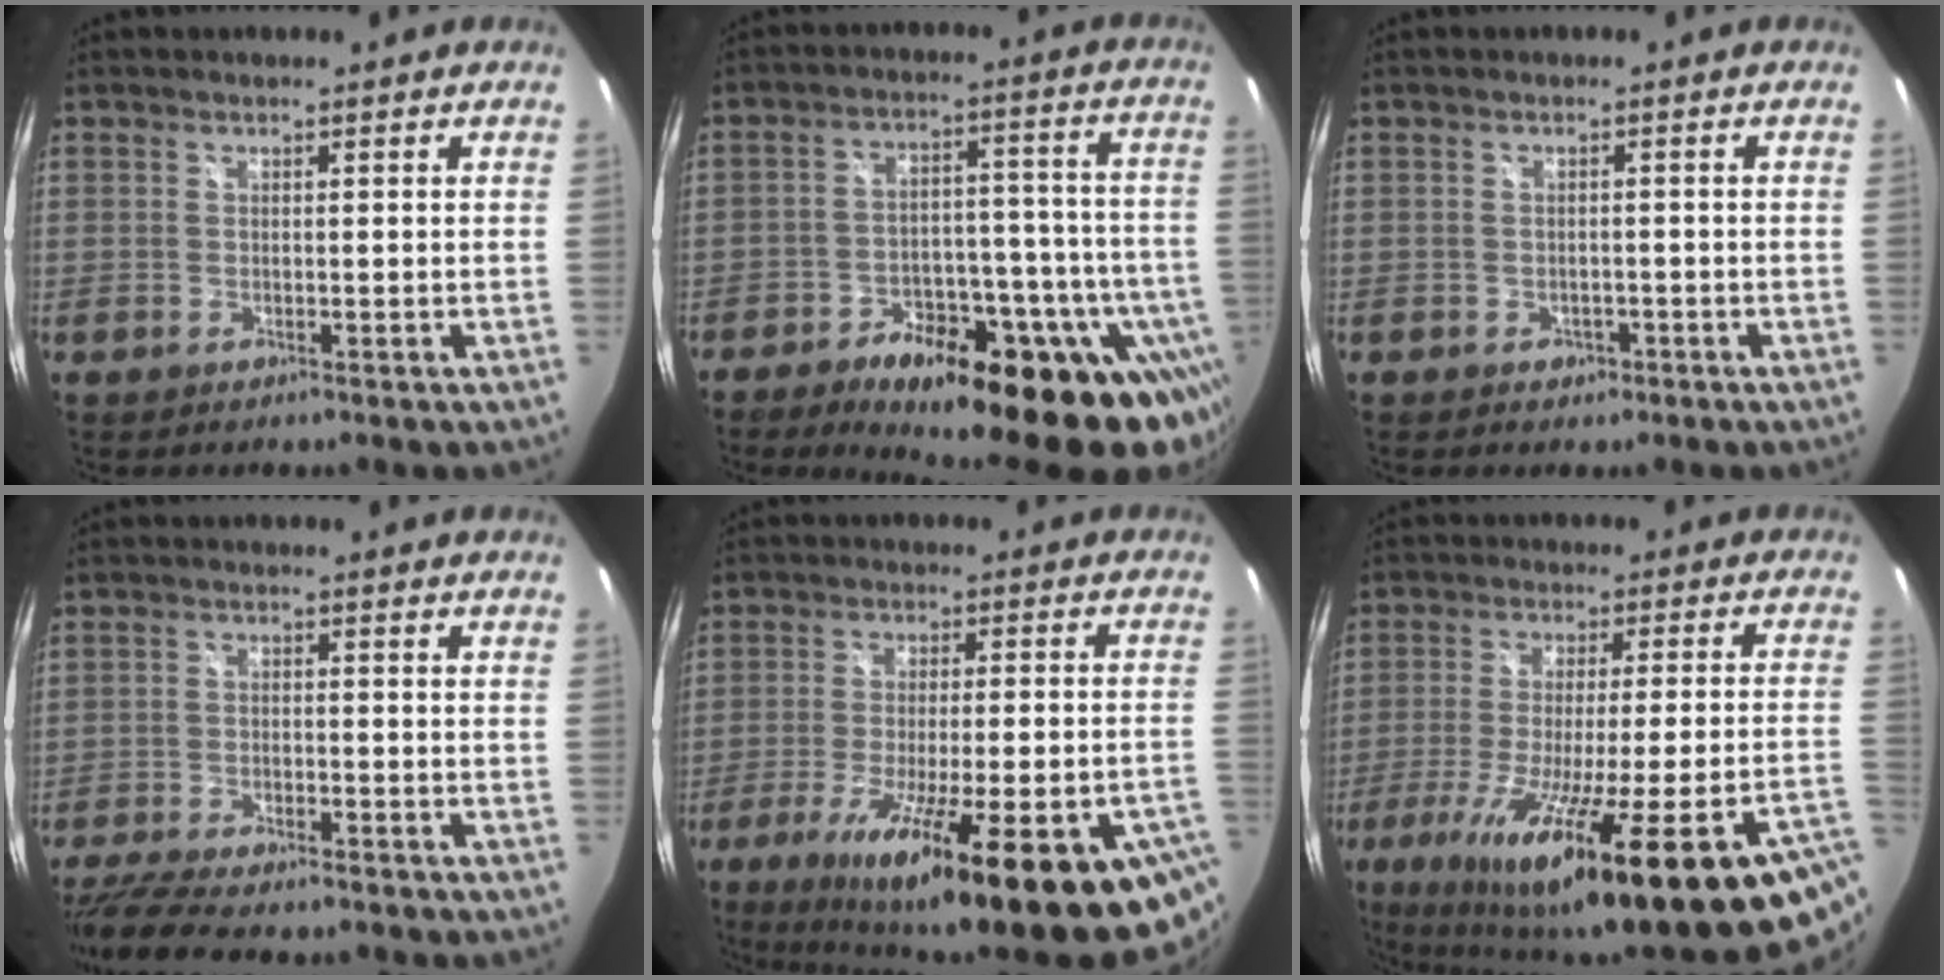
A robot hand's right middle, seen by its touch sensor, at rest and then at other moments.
{"total": 27.5, "force": [-17.9, 10.8, 17.8], "torque": [-0.229, 0.002, -0.234]}
{"total": 2.1, "force": [-1.0, 1.7, 0.7], "torque": [-0.013, 0.001, -0.010]}
{"total": 13.5, "force": [-11.5, 2.7, 6.4], "torque": [-0.143, -0.030, -0.188]}
{"total": 28.4, "force": [-17.2, 4.4, 22.2], "torque": [-0.349, -0.078, -0.247]}
{"total": 31.7, "force": [-20.6, 2.4, 24.0], "torque": [-0.366, -0.092, -0.302]}